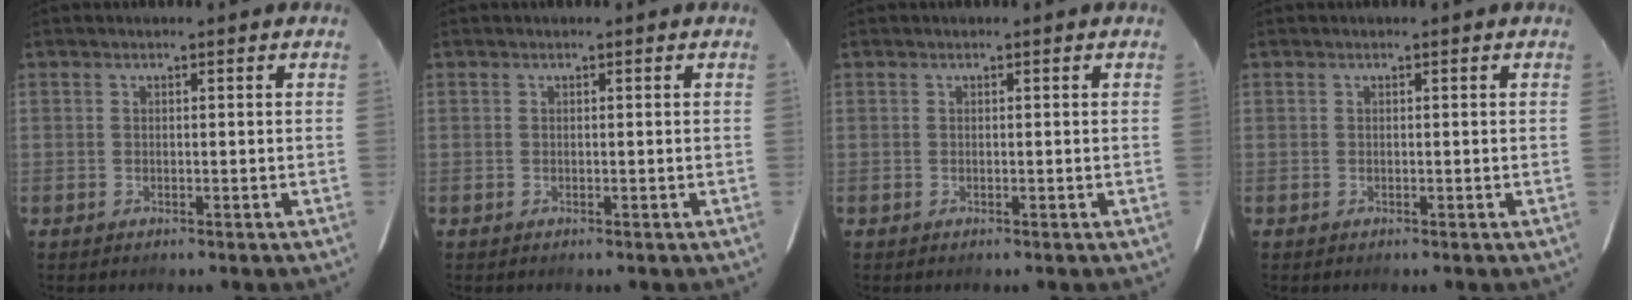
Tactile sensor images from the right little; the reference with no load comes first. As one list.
[{"total": 0.0}, {"total": 0.0}, {"total": 0.0}]